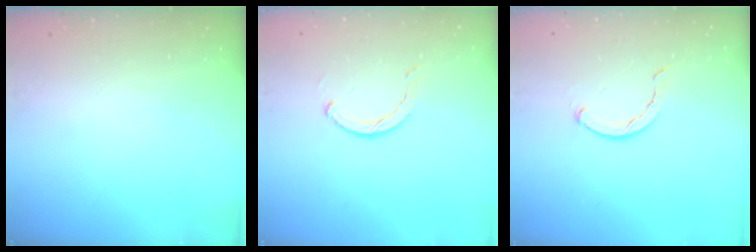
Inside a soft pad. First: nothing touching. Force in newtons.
{"total": 3.6, "press": 3.6, "slide": 0.6}
{"total": 1.8, "press": 1.8, "slide": 0.4}